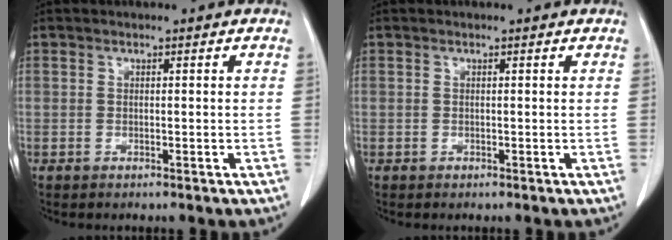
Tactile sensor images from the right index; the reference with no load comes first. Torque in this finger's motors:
{"motor_torque": [-0.39, 0.08, -0.12, -0.07]}